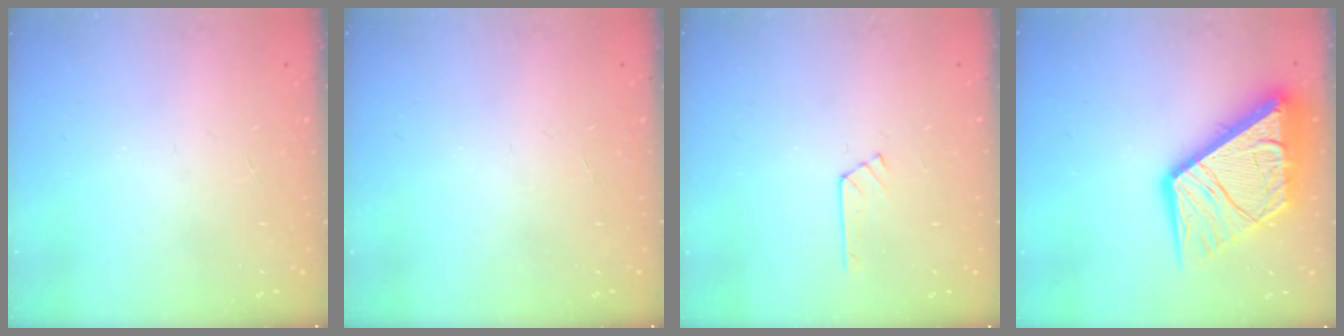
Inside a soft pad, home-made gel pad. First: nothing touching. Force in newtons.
{"total": 0.0}
{"total": 4.8, "press": 4.8, "slide": 0.6}
{"total": 21.6, "press": 21.5, "slide": 2.4}